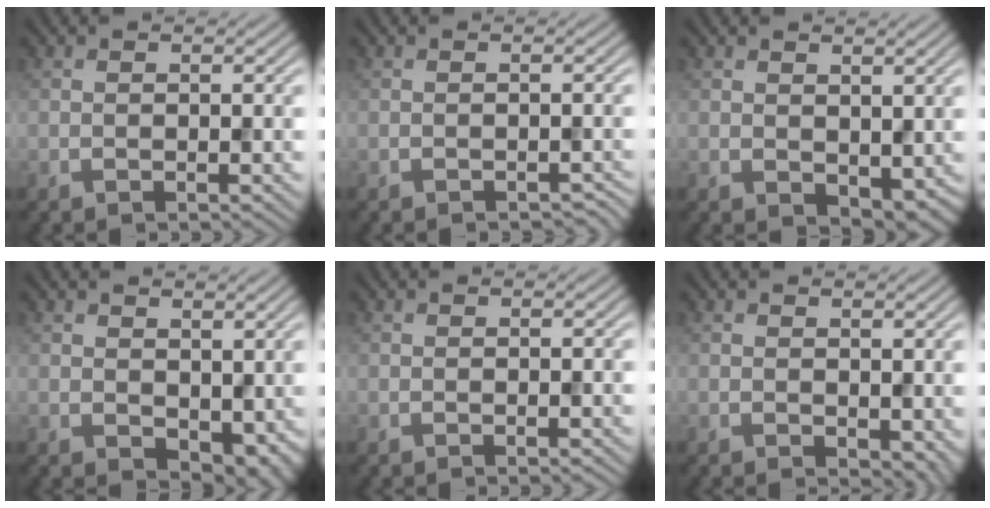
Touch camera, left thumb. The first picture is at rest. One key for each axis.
{"total": 1.2, "fx": -1.1, "fy": 0.2, "fz": 0.4, "tx": 0.000, "ty": -0.003, "tz": -0.014}
{"total": 2.8, "fx": 0.9, "fy": 1.8, "fz": 1.9, "tx": -0.036, "ty": -0.011, "tz": 0.023}
{"total": 4.2, "fx": 0.8, "fy": 2.8, "fz": 3.0, "tx": -0.053, "ty": -0.015, "tz": 0.021}
{"total": 0.0}
{"total": 2.5, "fx": -0.1, "fy": 1.6, "fz": 1.9, "tx": -0.029, "ty": -0.010, "tz": 0.003}